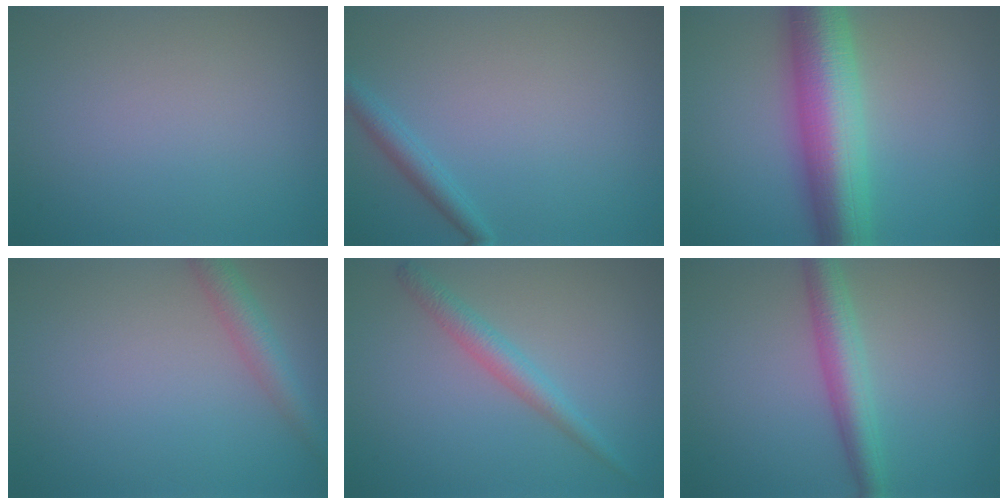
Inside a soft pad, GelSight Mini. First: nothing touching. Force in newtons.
{"total": 1.9, "press": 1.9, "slide": 0.0}
{"total": 9.9, "press": 9.9, "slide": 0.0}
{"total": 2.8, "press": 2.8, "slide": 0.1}
{"total": 2.4, "press": 2.4, "slide": 0.1}
{"total": 3.9, "press": 3.9, "slide": 0.2}